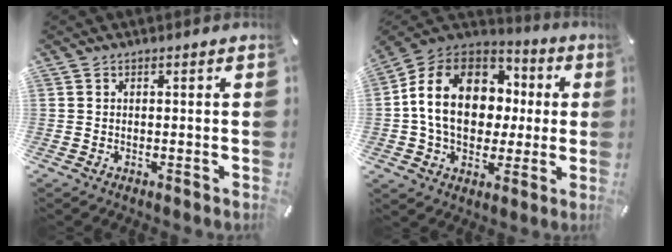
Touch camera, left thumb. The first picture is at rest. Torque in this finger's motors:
{"motor_torque": [1.13, 1.13, 1.68, 1.09, 0.34]}